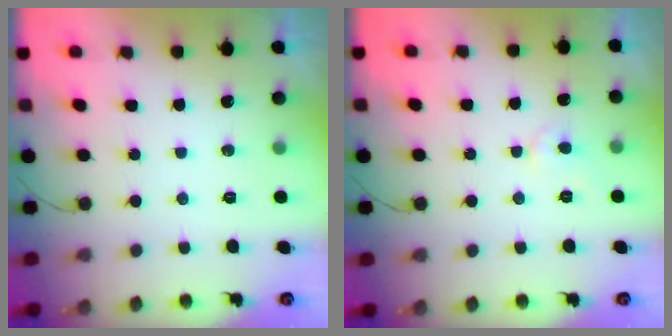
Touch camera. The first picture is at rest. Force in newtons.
{"total": 3.9, "press": 3.9, "slide": 0.3}